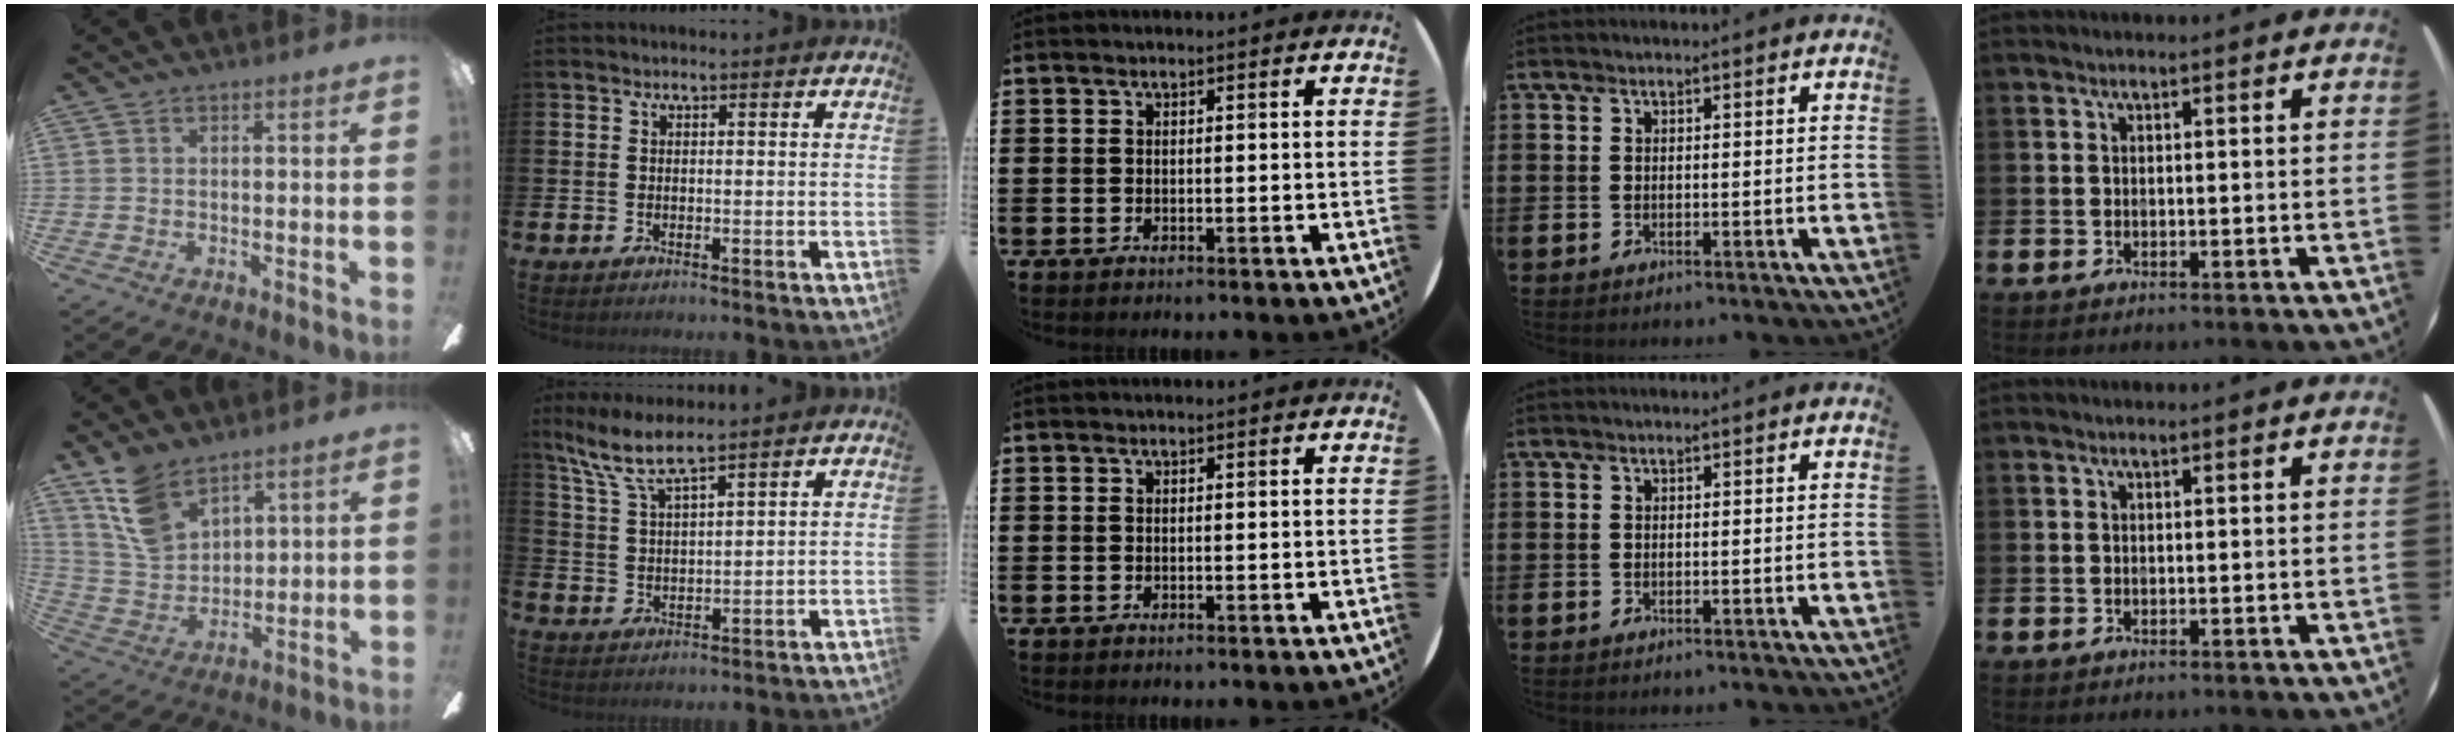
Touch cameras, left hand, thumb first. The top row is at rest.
{"thumb": {"total": 12.0, "force": [9.0, 6.6, 4.5], "torque": [-0.107, -0.037, 0.179]}, "index": {"total": 6.6, "force": [5.8, 0.8, 3.1], "torque": [-0.081, -0.022, 0.102]}}